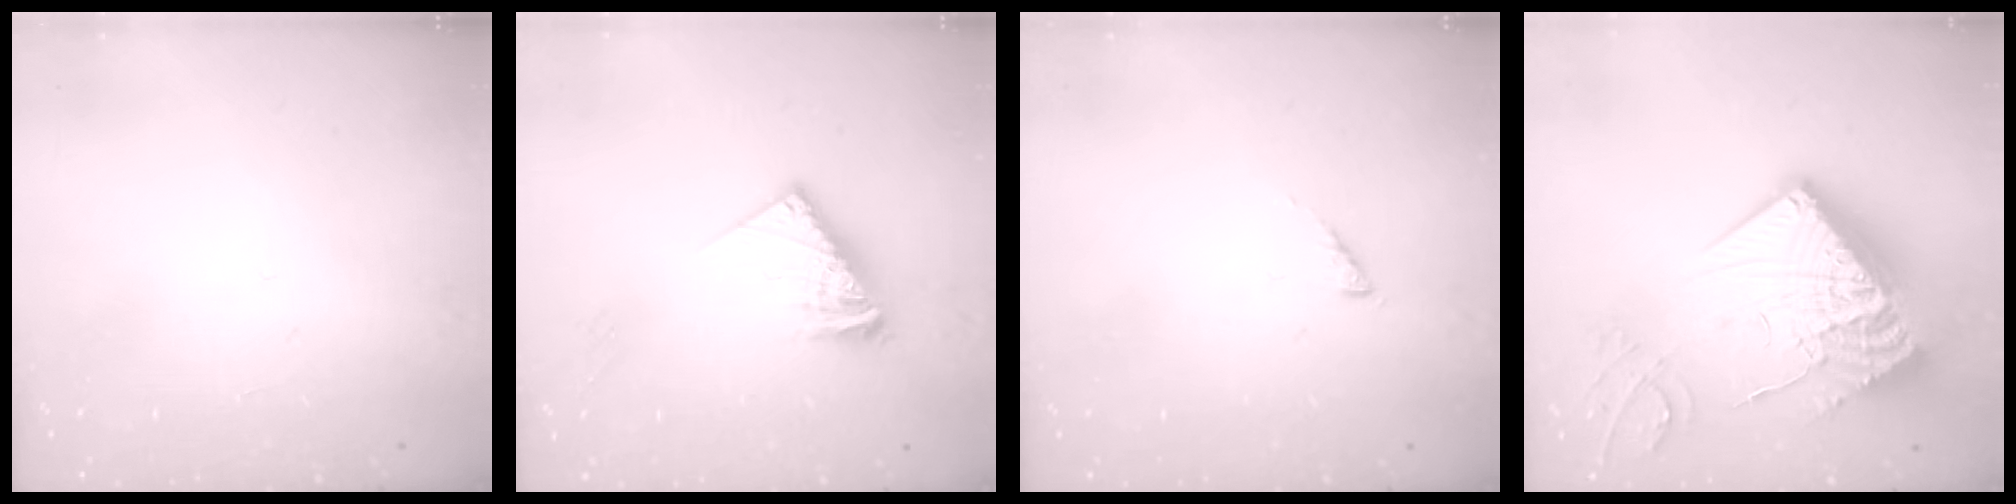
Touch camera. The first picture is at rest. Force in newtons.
{"total": 10.4, "press": 10.4, "slide": 0.8}
{"total": 1.3, "press": 1.3, "slide": 0.3}
{"total": 25.3, "press": 25.1, "slide": 3.2}